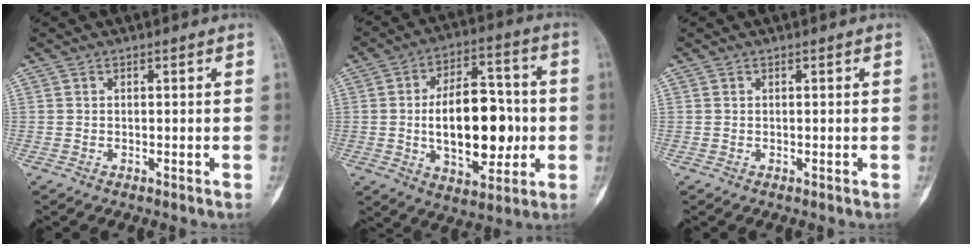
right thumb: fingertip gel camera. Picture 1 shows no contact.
{"total": 18.3, "force": [-1.3, 10.1, 15.2], "torque": [-0.205, 0.021, -0.013]}
{"total": 0.0}